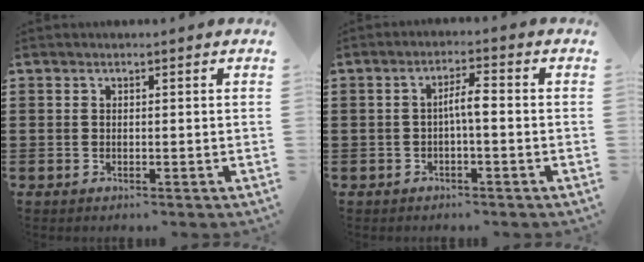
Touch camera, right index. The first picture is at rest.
{"total": 3.3, "force": [-0.5, 0.5, 3.3], "torque": [-0.061, 0.006, -0.013]}